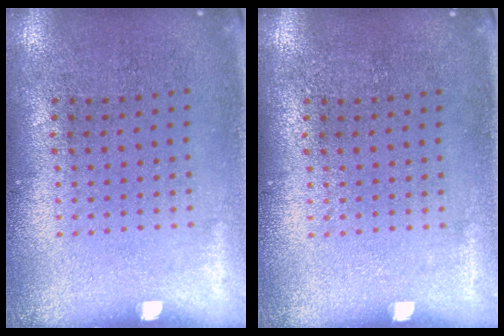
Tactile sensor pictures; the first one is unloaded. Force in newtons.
{"total": 0.0}